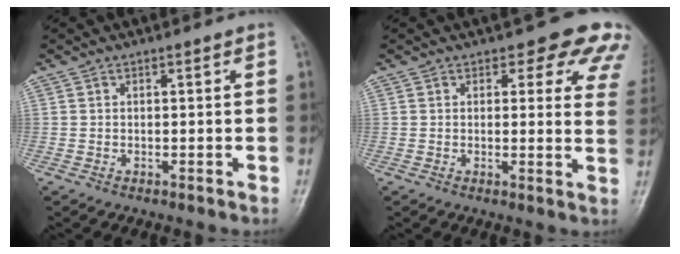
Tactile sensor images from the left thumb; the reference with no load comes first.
{"total": 10.4, "force": [8.0, 4.6, 4.8], "torque": [0.003, -0.034, 0.062]}